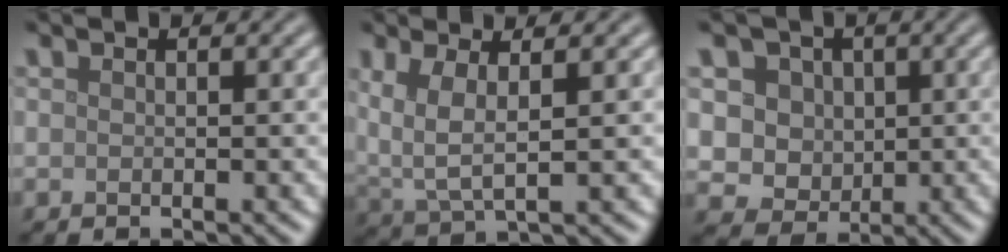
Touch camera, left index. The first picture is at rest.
{"total": 4.0, "force": [1.3, 1.5, 3.5], "torque": [-0.086, -0.006, 0.027]}
{"total": 4.6, "force": [0.9, 4.0, 2.1], "torque": [-0.038, 0.005, 0.004]}